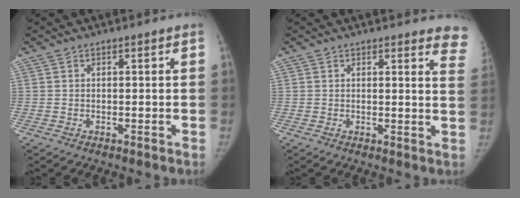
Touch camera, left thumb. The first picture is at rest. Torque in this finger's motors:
{"motor_torque": [1.25, -0.32, 0.49, -0.42, 0.12]}